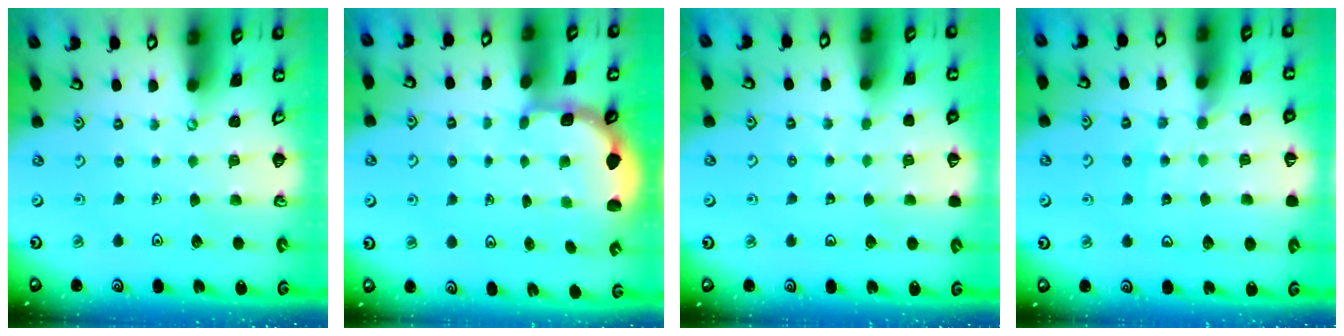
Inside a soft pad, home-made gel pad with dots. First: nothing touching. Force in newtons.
{"total": 2.8, "press": 2.4, "slide": 1.4}
{"total": 2.9, "press": 2.9, "slide": 0.3}
{"total": 11.8, "press": 11.7, "slide": 1.4}